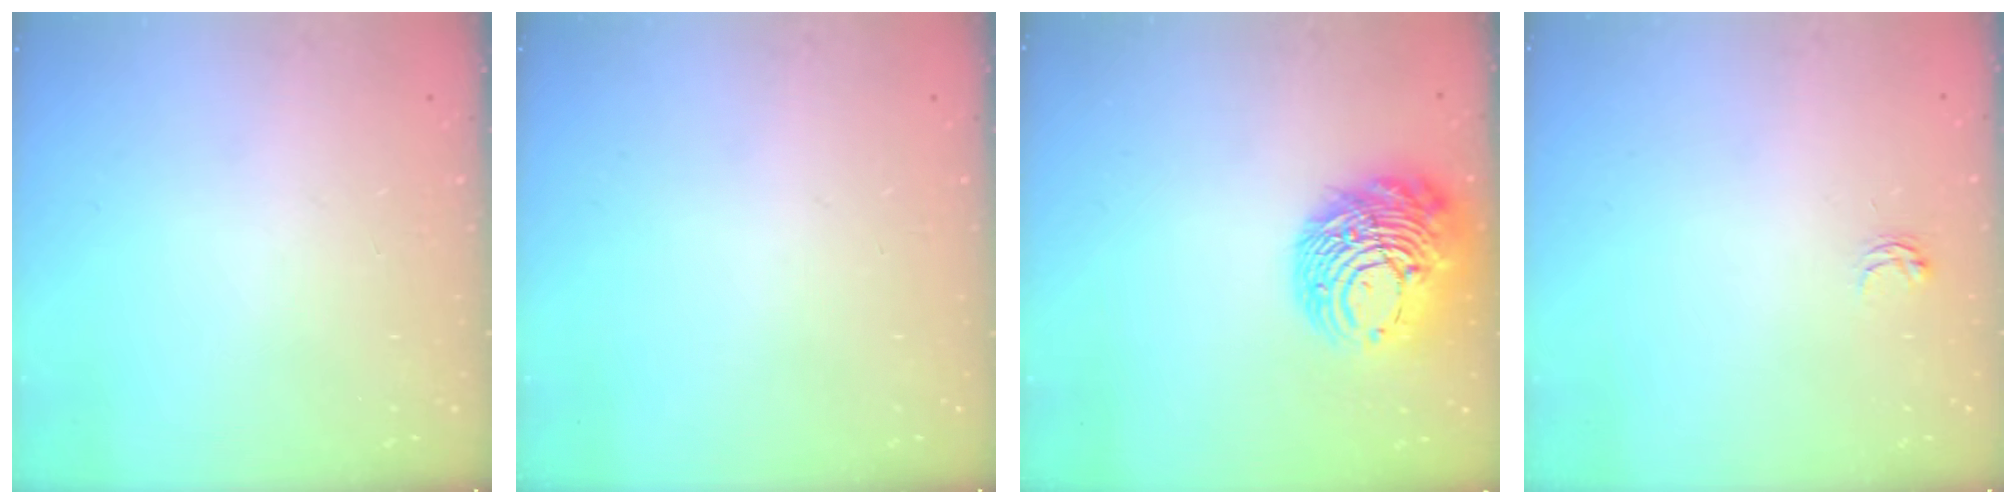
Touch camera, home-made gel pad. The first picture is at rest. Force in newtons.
{"total": 0.0}
{"total": 16.9, "press": 16.8, "slide": 1.7}
{"total": 2.9, "press": 2.9, "slide": 0.4}